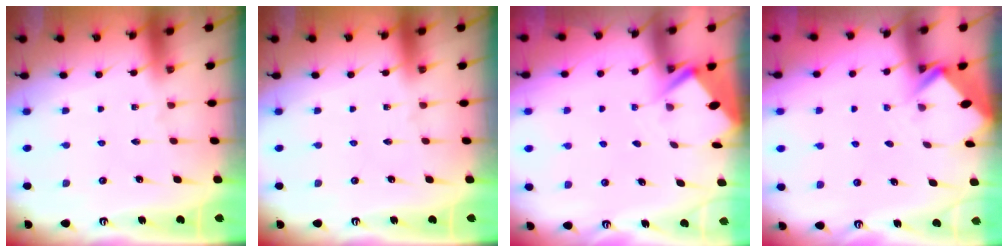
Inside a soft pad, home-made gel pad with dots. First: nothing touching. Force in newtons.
{"total": 0.0}
{"total": 2.9, "press": 2.9, "slide": 0.4}
{"total": 2.5, "press": 2.5, "slide": 0.2}